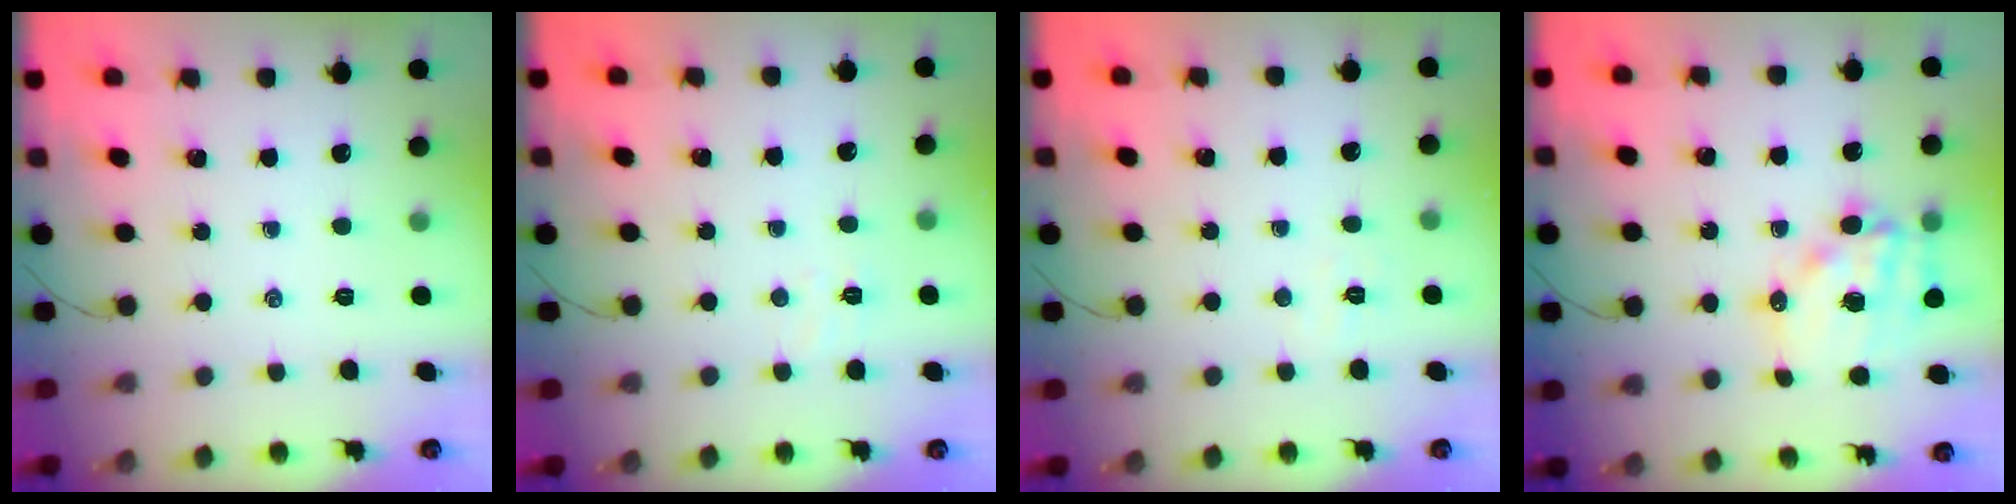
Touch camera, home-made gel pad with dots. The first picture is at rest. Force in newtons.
{"total": 2.5, "press": 2.4, "slide": 0.8}
{"total": 3.7, "press": 3.6, "slide": 0.8}
{"total": 14.5, "press": 14.1, "slide": 3.5}